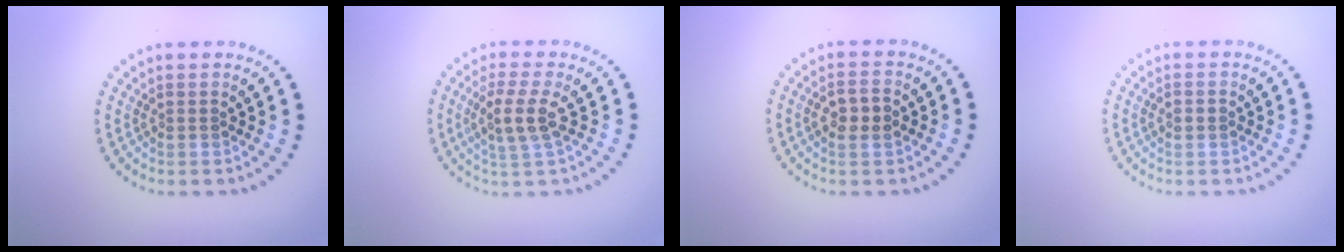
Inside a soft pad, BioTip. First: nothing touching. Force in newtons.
{"total": 3.2, "press": 2.9, "slide": 1.3}
{"total": 2.5, "press": 2.5, "slide": 0.5}
{"total": 1.1, "press": 1.1, "slide": 0.2}